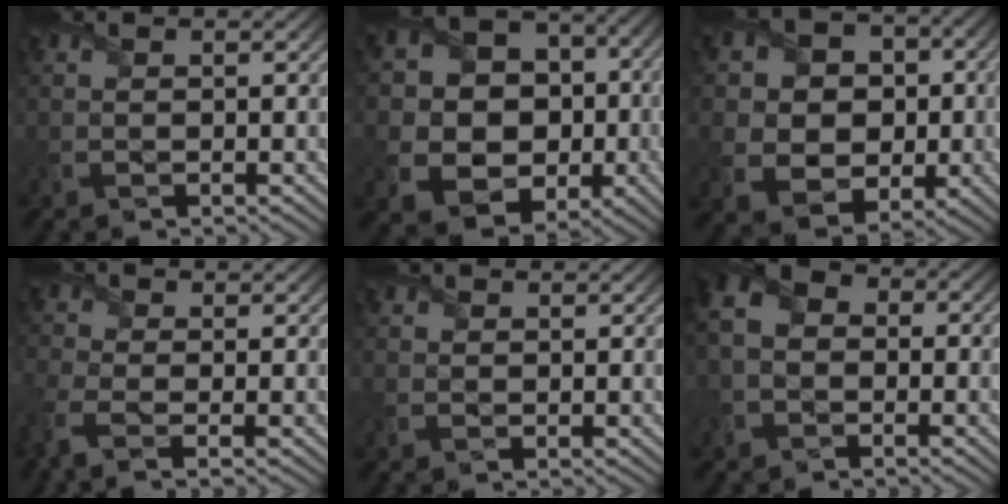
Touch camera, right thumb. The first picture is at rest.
{"total": 14.6, "force": [-1.6, 12.4, 7.5], "torque": [-0.180, -0.025, -0.022]}
{"total": 10.1, "force": [0.1, 8.7, 5.2], "torque": [-0.130, -0.009, -0.015]}
{"total": 4.9, "force": [-2.1, 2.2, 3.8], "torque": [-0.108, -0.012, -0.054]}
{"total": 0.9, "force": [0.5, 0.8, 0.2], "torque": [-0.008, -0.002, 0.009]}
{"total": 7.4, "force": [-0.8, 5.8, 4.5], "torque": [-0.113, 0.006, -0.027]}